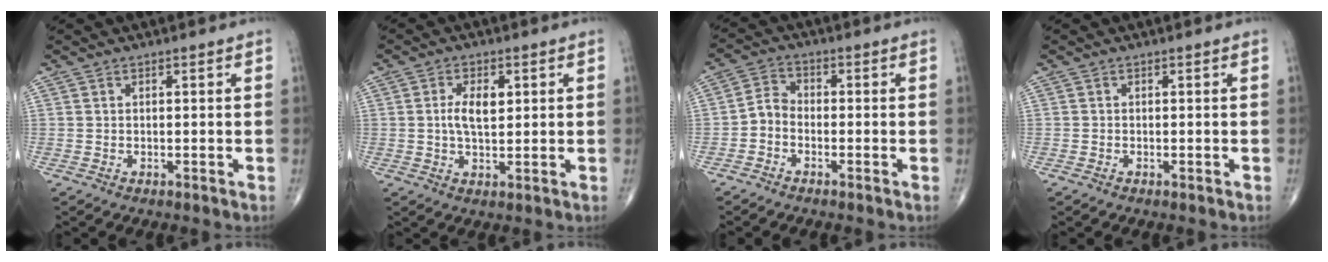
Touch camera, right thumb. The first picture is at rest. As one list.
[{"total": 5.3, "force": [1.0, 2.7, 4.4], "torque": [-0.078, -0.002, 0.015]}, {"total": 3.5, "force": [-1.7, 2.5, 1.9], "torque": [-0.027, 0.019, -0.045]}, {"total": 10.0, "force": [-6.9, 5.3, 5.0], "torque": [-0.102, 0.014, -0.131]}]